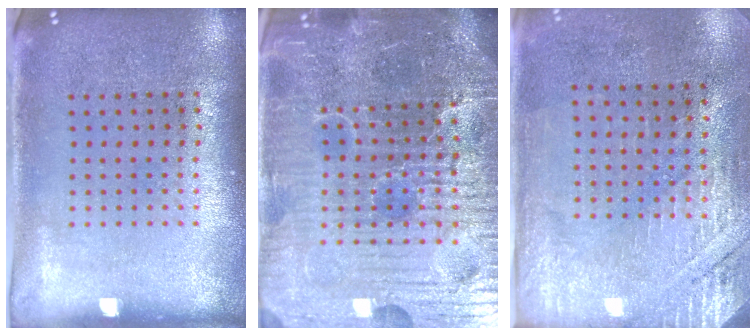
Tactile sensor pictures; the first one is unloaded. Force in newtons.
{"total": 6.8, "press": 6.2, "slide": 2.9}
{"total": 2.7, "press": 2.5, "slide": 1.1}